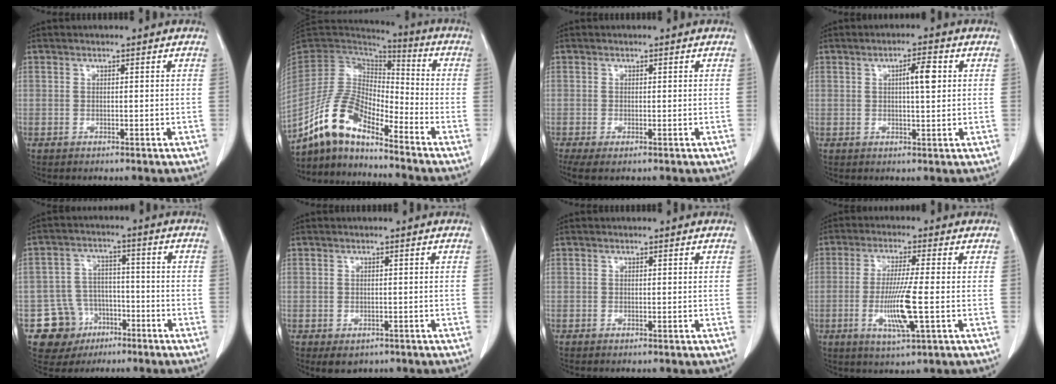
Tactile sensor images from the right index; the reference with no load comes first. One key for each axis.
{"total": 11.7, "fx": -9.5, "fy": 3.3, "fz": 6.0, "tx": -0.125, "ty": 0.023, "tz": -0.182}
{"total": 2.3, "fx": -1.1, "fy": 0.7, "fz": 1.8, "tx": -0.030, "ty": -0.010, "tz": -0.016}
{"total": 4.0, "fx": 1.0, "fy": 0.7, "fz": 3.9, "tx": -0.061, "ty": 0.004, "tz": 0.014}
{"total": 9.2, "fx": -4.4, "fy": 8.1, "fz": 1.1, "tx": -0.017, "ty": 0.026, "tz": -0.057}
{"total": 2.9, "fx": -1.7, "fy": 2.1, "fz": 1.2, "tx": -0.009, "ty": -0.002, "tz": -0.014}
{"total": 0.0}
{"total": 8.7, "fx": -1.9, "fy": -0.1, "fz": 8.5, "tx": -0.166, "ty": -0.017, "tz": -0.035}